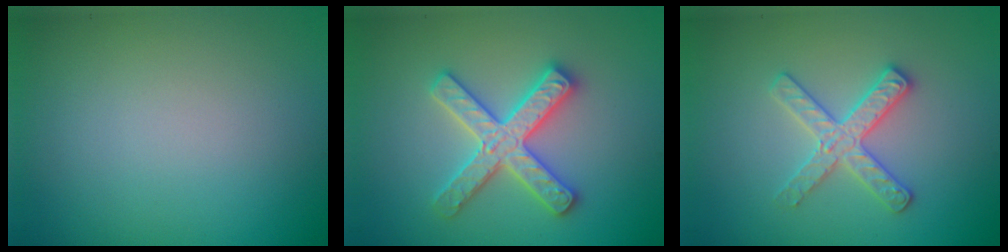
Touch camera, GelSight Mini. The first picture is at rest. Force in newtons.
{"total": 4.7, "press": 4.6, "slide": 0.6}
{"total": 2.8, "press": 2.8, "slide": 0.3}